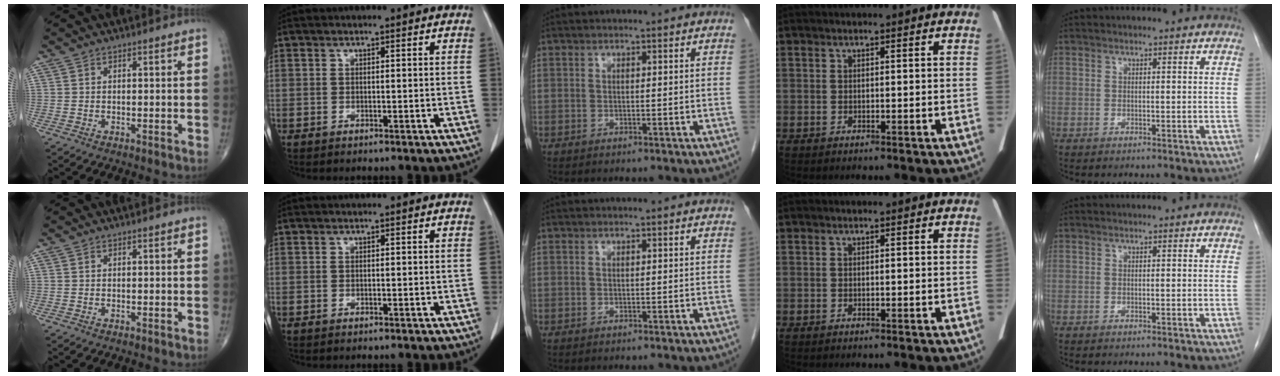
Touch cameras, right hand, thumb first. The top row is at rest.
{}